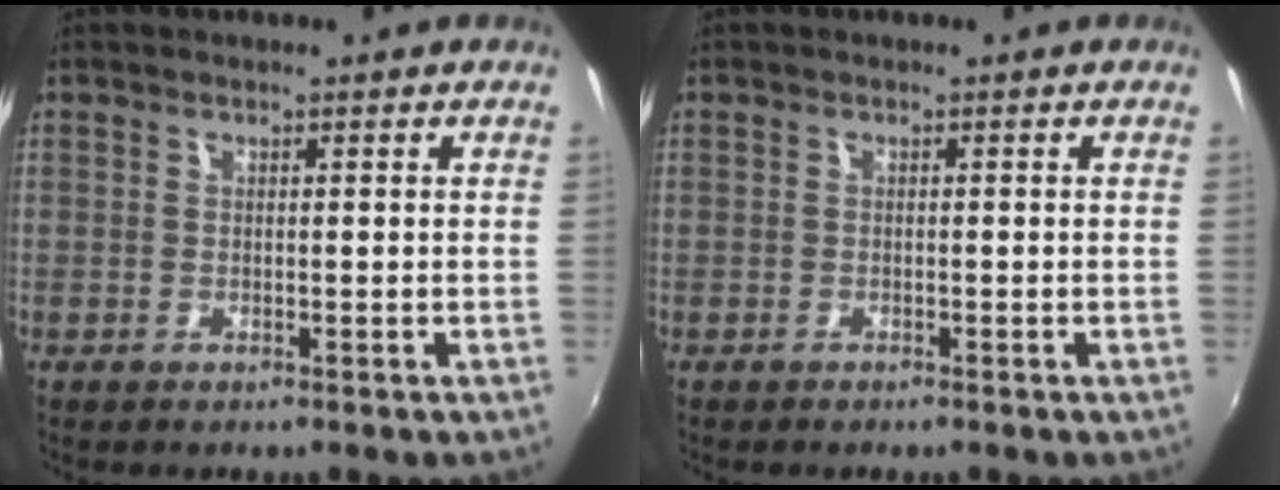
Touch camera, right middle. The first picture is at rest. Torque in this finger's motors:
{"motor_torque": [-0.59, -0.02, 0.03, -0.01]}